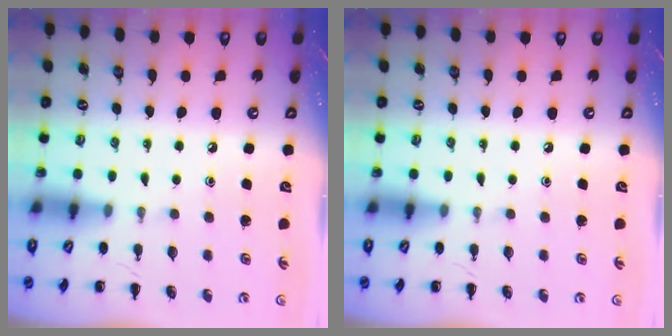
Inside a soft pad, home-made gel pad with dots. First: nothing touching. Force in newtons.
{"total": 0.0}